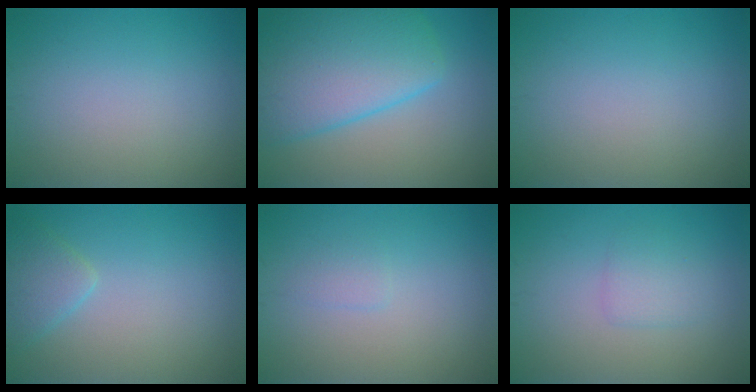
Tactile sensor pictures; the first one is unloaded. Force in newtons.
{"total": 9.1, "press": 9.1, "slide": 0.3}
{"total": 0.0}
{"total": 2.3, "press": 2.3, "slide": 0.1}
{"total": 0.9, "press": 0.9, "slide": 0.1}
{"total": 1.8, "press": 1.8, "slide": 0.1}